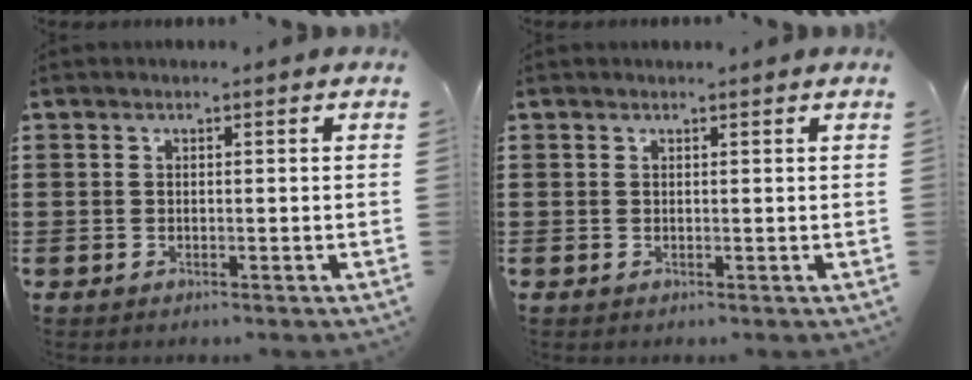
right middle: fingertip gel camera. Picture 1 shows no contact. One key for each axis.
{"total": 0.0}